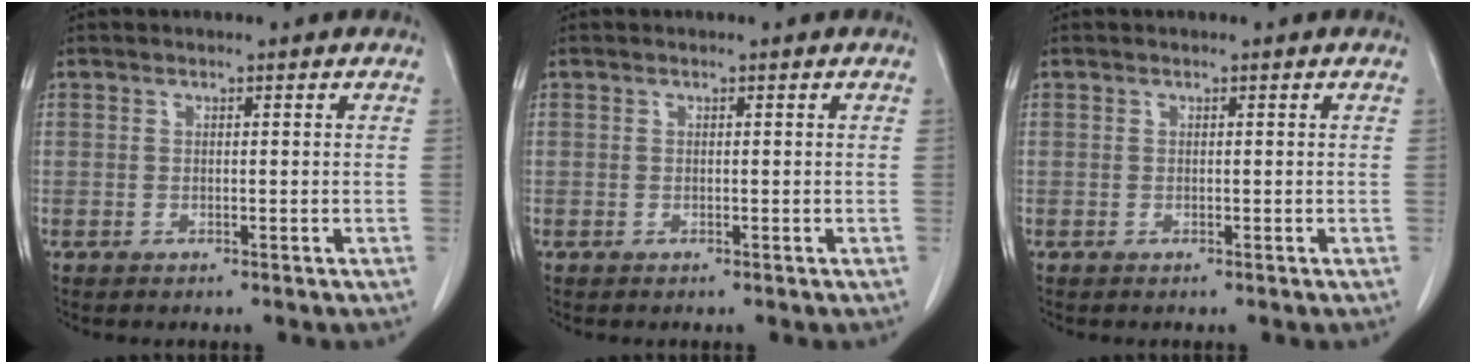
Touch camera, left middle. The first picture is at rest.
{"total": 0.0}
{"total": 0.0}